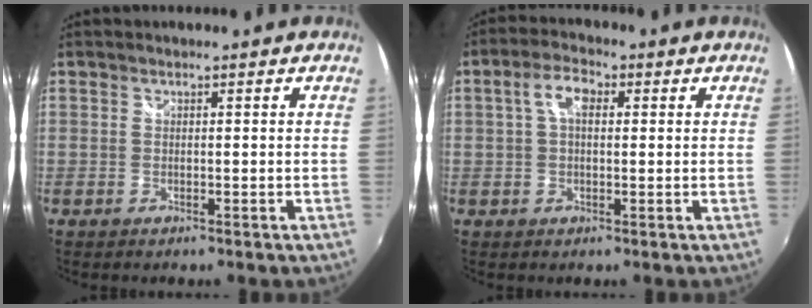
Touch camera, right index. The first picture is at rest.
{"total": 5.0, "force": [1.1, 2.7, 4.0], "torque": [-0.077, 0.017, 0.019]}